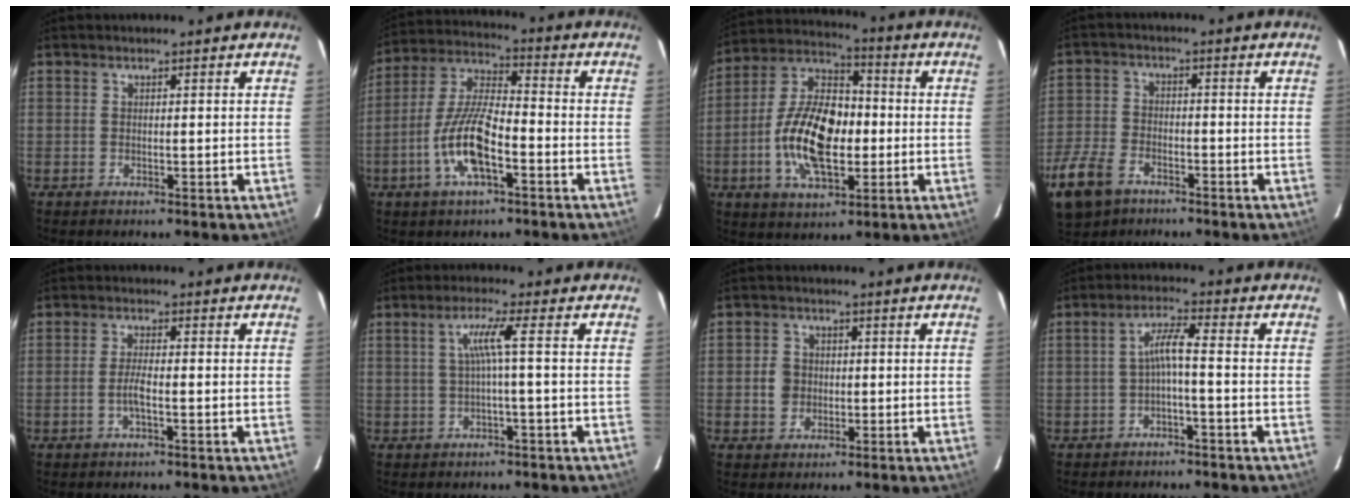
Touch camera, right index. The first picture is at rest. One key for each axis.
{"total": 12.3, "fx": -4.9, "fy": 3.9, "fz": 10.6, "tx": -0.225, "ty": 0.000, "tz": -0.095}
{"total": 17.0, "fx": -2.9, "fy": 8.9, "fz": 14.1, "tx": -0.277, "ty": 0.008, "tz": -0.054}
{"total": 11.1, "fx": -6.8, "fy": 6.7, "fz": 5.6, "tx": -0.151, "ty": -0.008, "tz": -0.135}
{"total": 3.1, "fx": -1.1, "fy": 0.5, "fz": 2.8, "tx": -0.058, "ty": 0.000, "tz": -0.021}
{"total": 3.9, "fx": -0.3, "fy": -1.1, "fz": 3.8, "tx": -0.074, "ty": 0.000, "tz": -0.003}
{"total": 3.9, "fx": -0.4, "fy": 3.7, "fz": 1.2, "tx": -0.020, "ty": 0.013, "tz": -0.003}
{"total": 3.9, "fx": -1.5, "fy": -0.1, "fz": 3.6, "tx": -0.076, "ty": 0.010, "tz": -0.028}